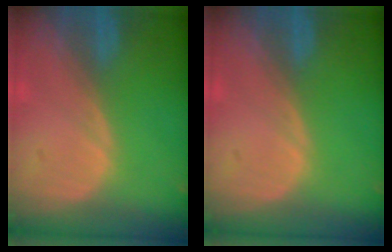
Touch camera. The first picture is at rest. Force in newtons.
{"total": 0.0}